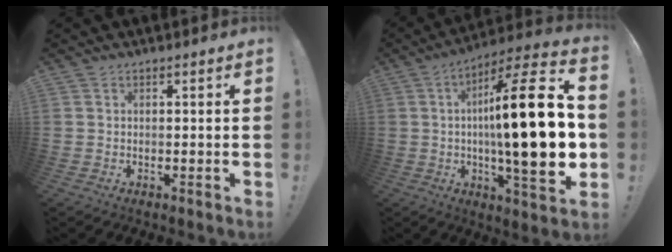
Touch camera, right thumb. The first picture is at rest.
{"total": 27.0, "force": [-0.8, 5.7, 26.4], "torque": [-0.434, 0.001, -0.026]}